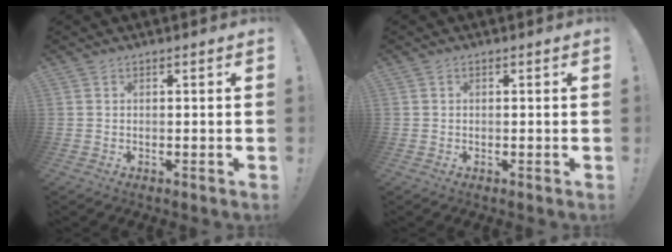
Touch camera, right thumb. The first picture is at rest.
{"total": 0.0}